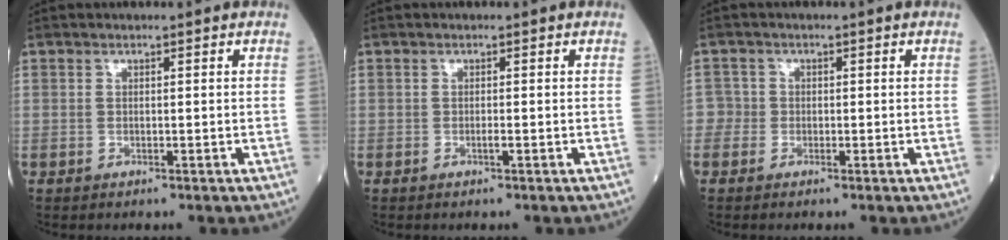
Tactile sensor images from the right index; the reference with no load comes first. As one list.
[{"total": 0.7, "force": [-0.3, 0.0, 0.6], "torque": [-0.014, 0.000, -0.005]}, {"total": 1.9, "force": [-0.5, 1.8, 0.0], "torque": [0.016, 0.008, -0.016]}]